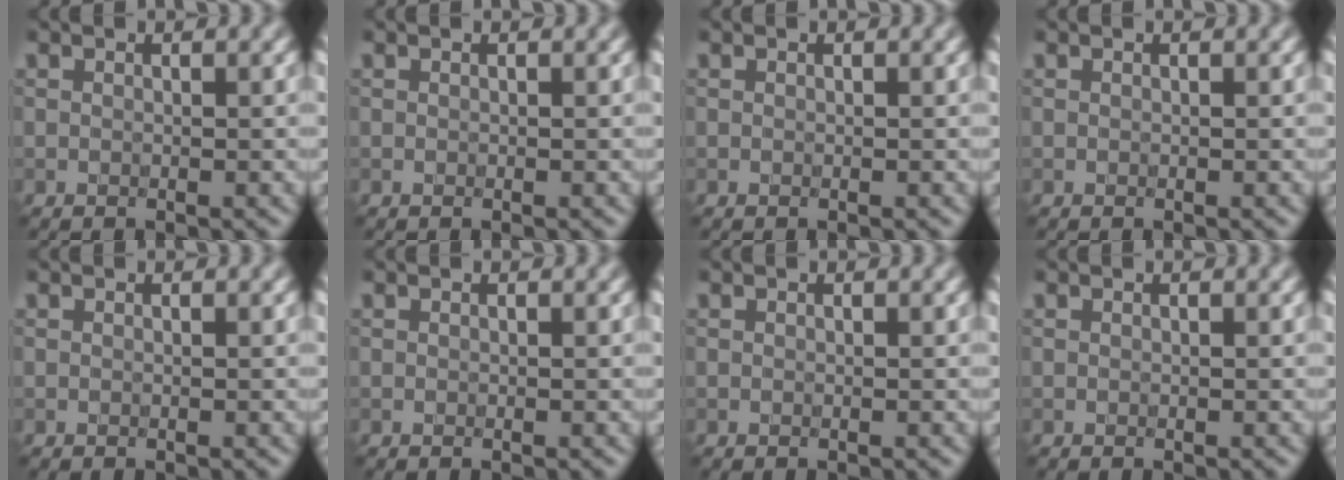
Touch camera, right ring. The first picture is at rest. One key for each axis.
{"total": 0.0}
{"total": 0.0}
{"total": 0.0}
{"total": 0.0}
{"total": 0.0}
{"total": 0.0}
{"total": 0.0}